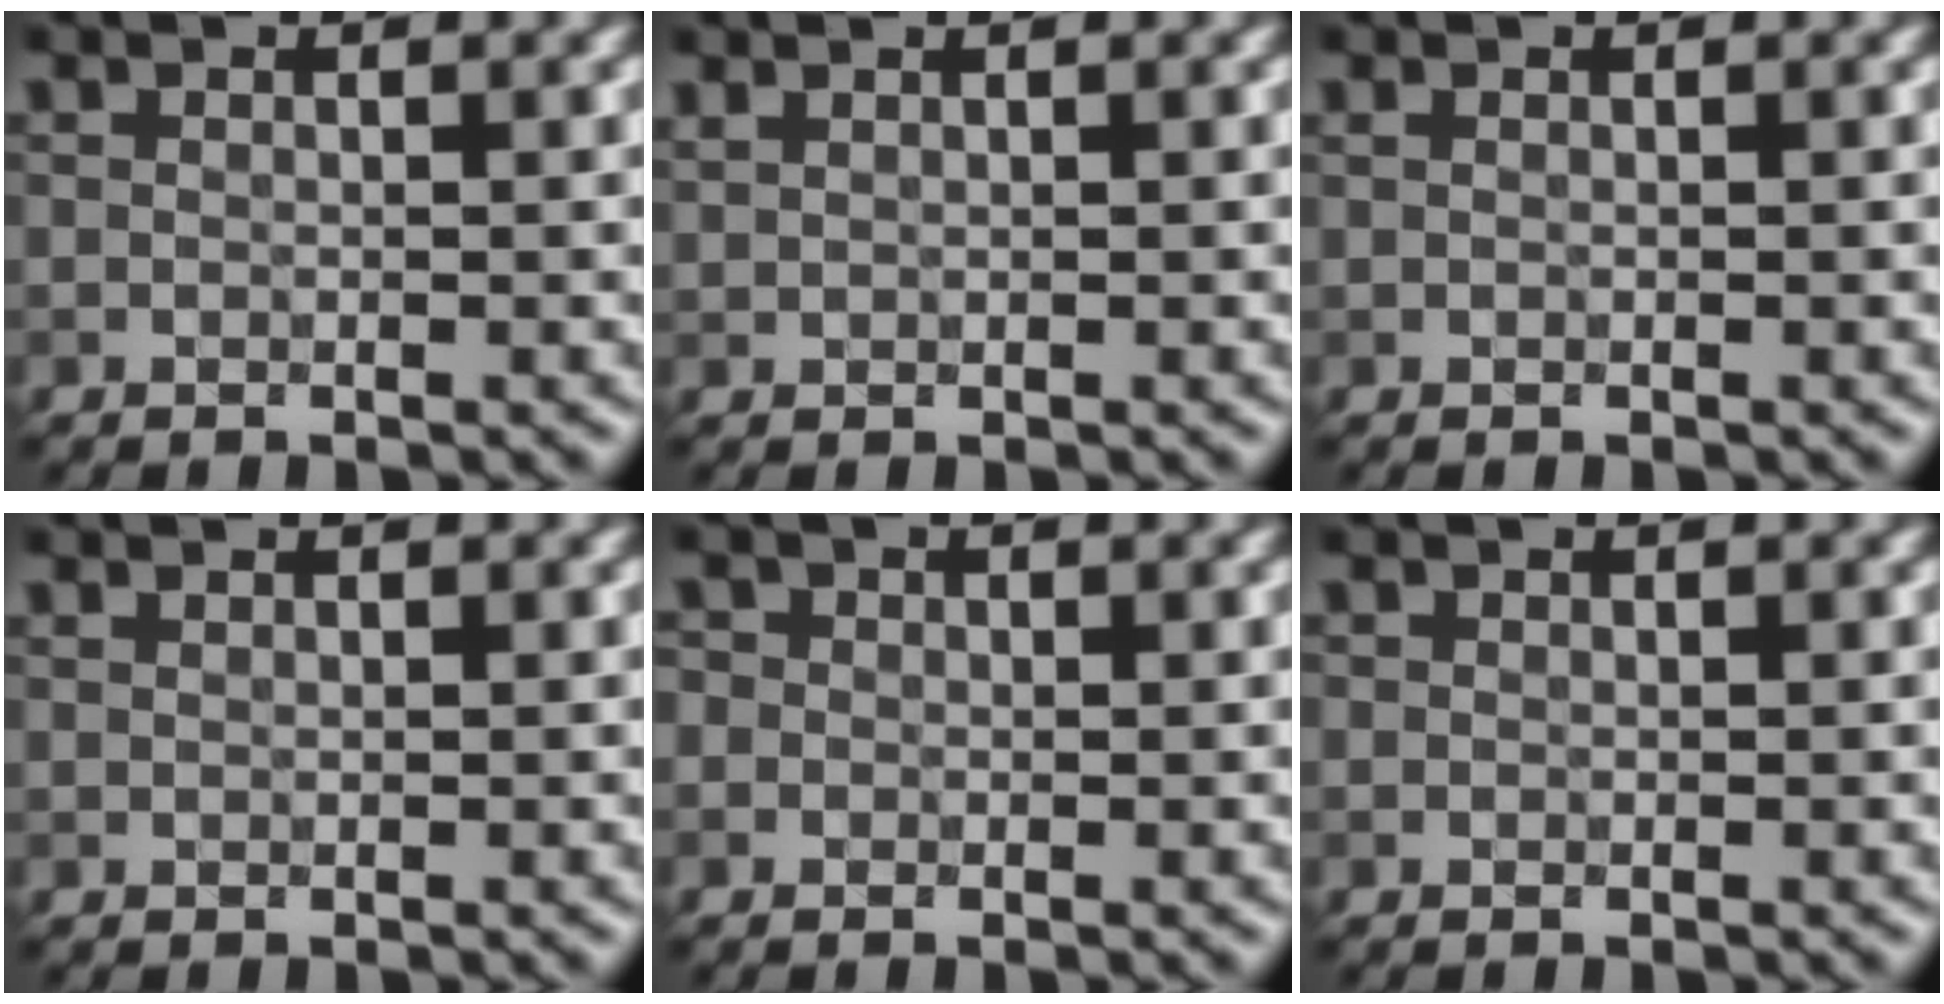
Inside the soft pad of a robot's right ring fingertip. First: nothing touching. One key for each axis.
{"total": 0.6, "fx": 0.6, "fy": 0.1, "fz": 0.1, "tx": -0.005, "ty": 0.007, "tz": 0.014}
{"total": 0.0}
{"total": 0.0}
{"total": 1.3, "fx": 0.1, "fy": 1.2, "fz": 0.4, "tx": -0.004, "ty": 0.004, "tz": -0.014}
{"total": 0.0}